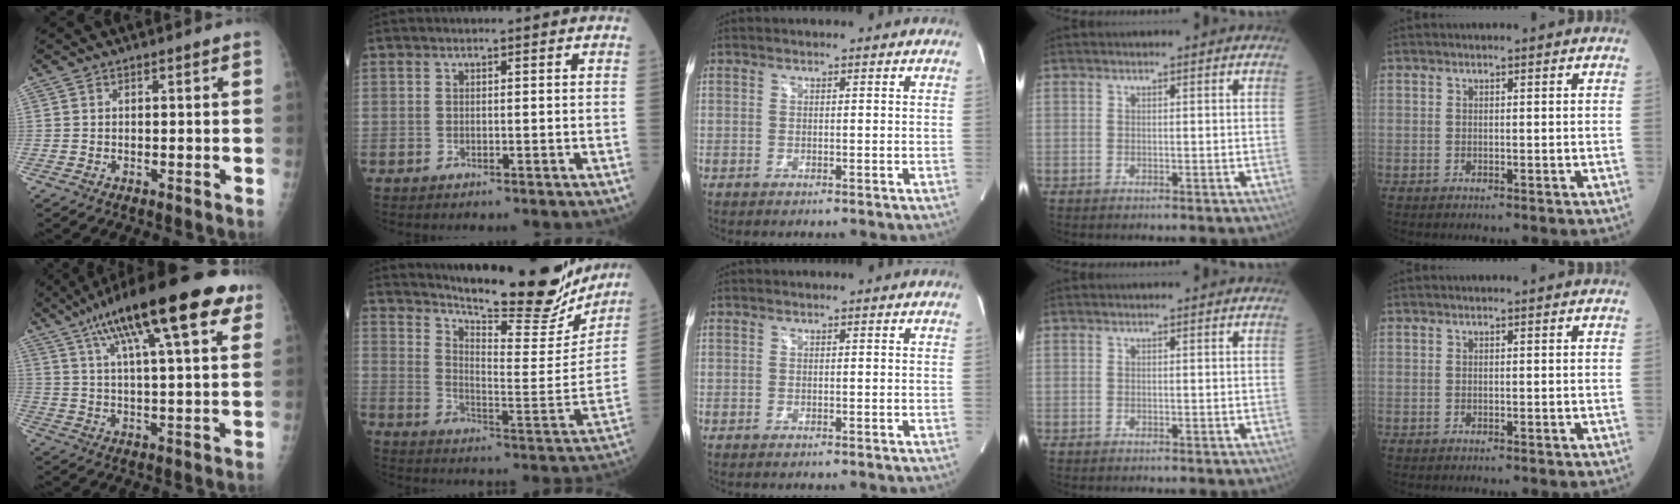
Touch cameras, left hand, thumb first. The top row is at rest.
{"thumb": {"total": 23.1, "force": [12.5, 5.8, 18.5], "torque": [-0.287, 0.000, 0.194]}, "index": {"total": 24.6, "force": [21.7, 4.3, 10.7], "torque": [-0.165, -0.060, 0.285]}}